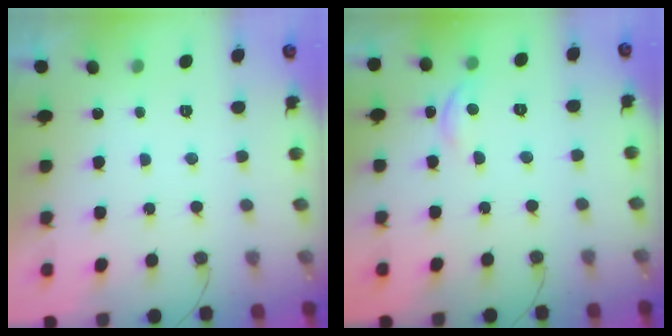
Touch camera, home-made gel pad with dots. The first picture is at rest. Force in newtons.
{"total": 6.2, "press": 6.2, "slide": 0.6}